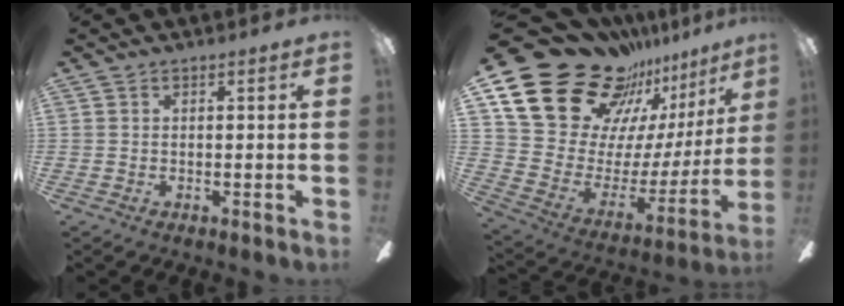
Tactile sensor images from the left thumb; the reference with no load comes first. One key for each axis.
{"total": 27.6, "fx": 19.5, "fy": 15.0, "fz": 12.6, "tx": -0.213, "ty": -0.133, "tz": 0.376}